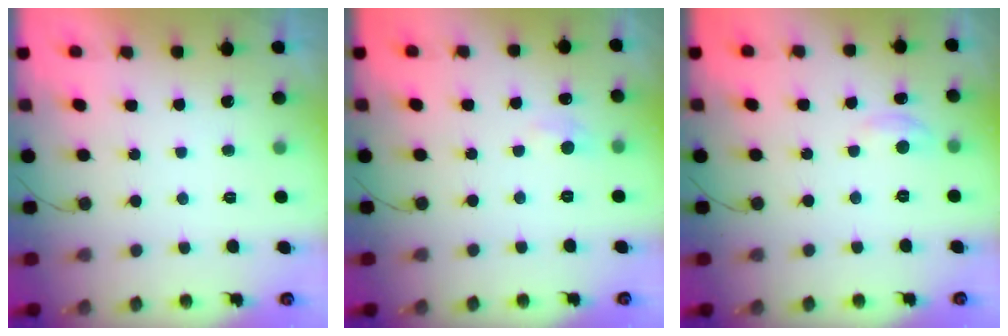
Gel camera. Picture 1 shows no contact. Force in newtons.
{"total": 5.0, "press": 5.0, "slide": 0.6}
{"total": 2.7, "press": 2.7, "slide": 0.4}